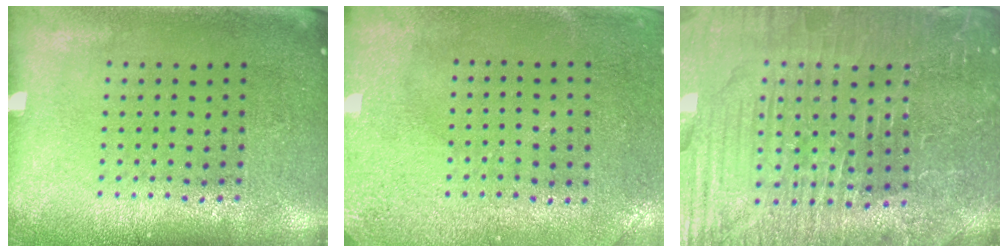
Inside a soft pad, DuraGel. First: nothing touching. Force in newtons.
{"total": 3.0, "press": 2.3, "slide": 1.9}
{"total": 4.4, "press": 4.4, "slide": 0.7}